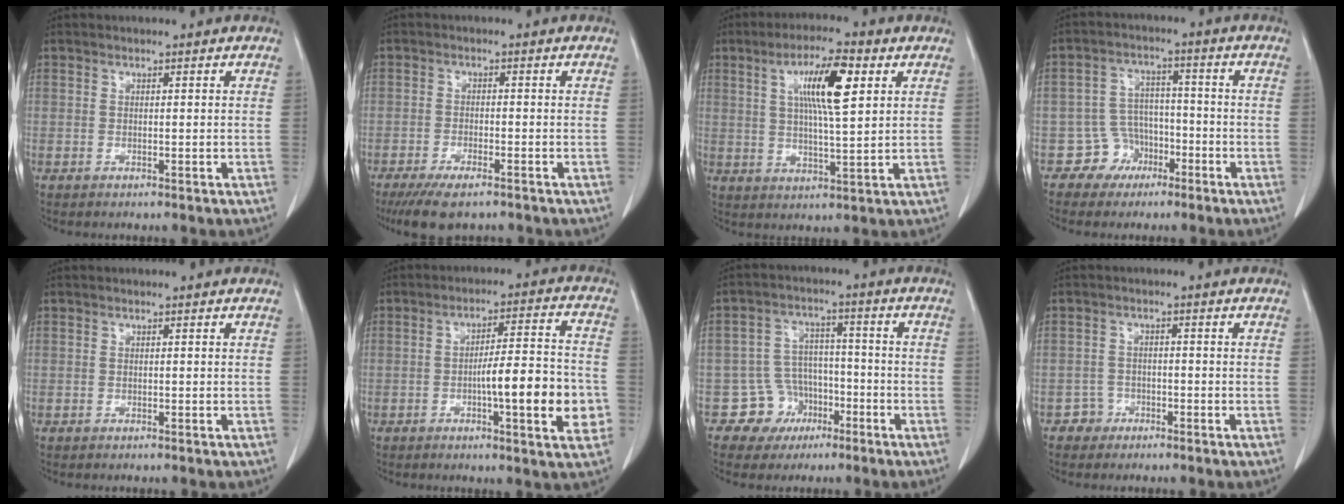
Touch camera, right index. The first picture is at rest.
{"total": 6.9, "force": [-5.2, 1.7, 4.2], "torque": [-0.075, -0.016, -0.084]}
{"total": 9.9, "force": [3.4, 1.2, 9.2], "torque": [-0.161, 0.007, 0.058]}
{"total": 5.5, "force": [-3.0, 4.6, 0.1], "torque": [0.003, 0.014, -0.046]}
{"total": 0.0}
{"total": 12.2, "force": [-3.0, 1.7, 11.7], "torque": [-0.168, 0.011, -0.043]}
{"total": 6.8, "force": [-3.4, 5.9, 0.0], "torque": [0.009, 0.017, -0.049]}
{"total": 2.3, "force": [-1.4, 1.7, -0.4], "torque": [0.007, 0.009, -0.031]}